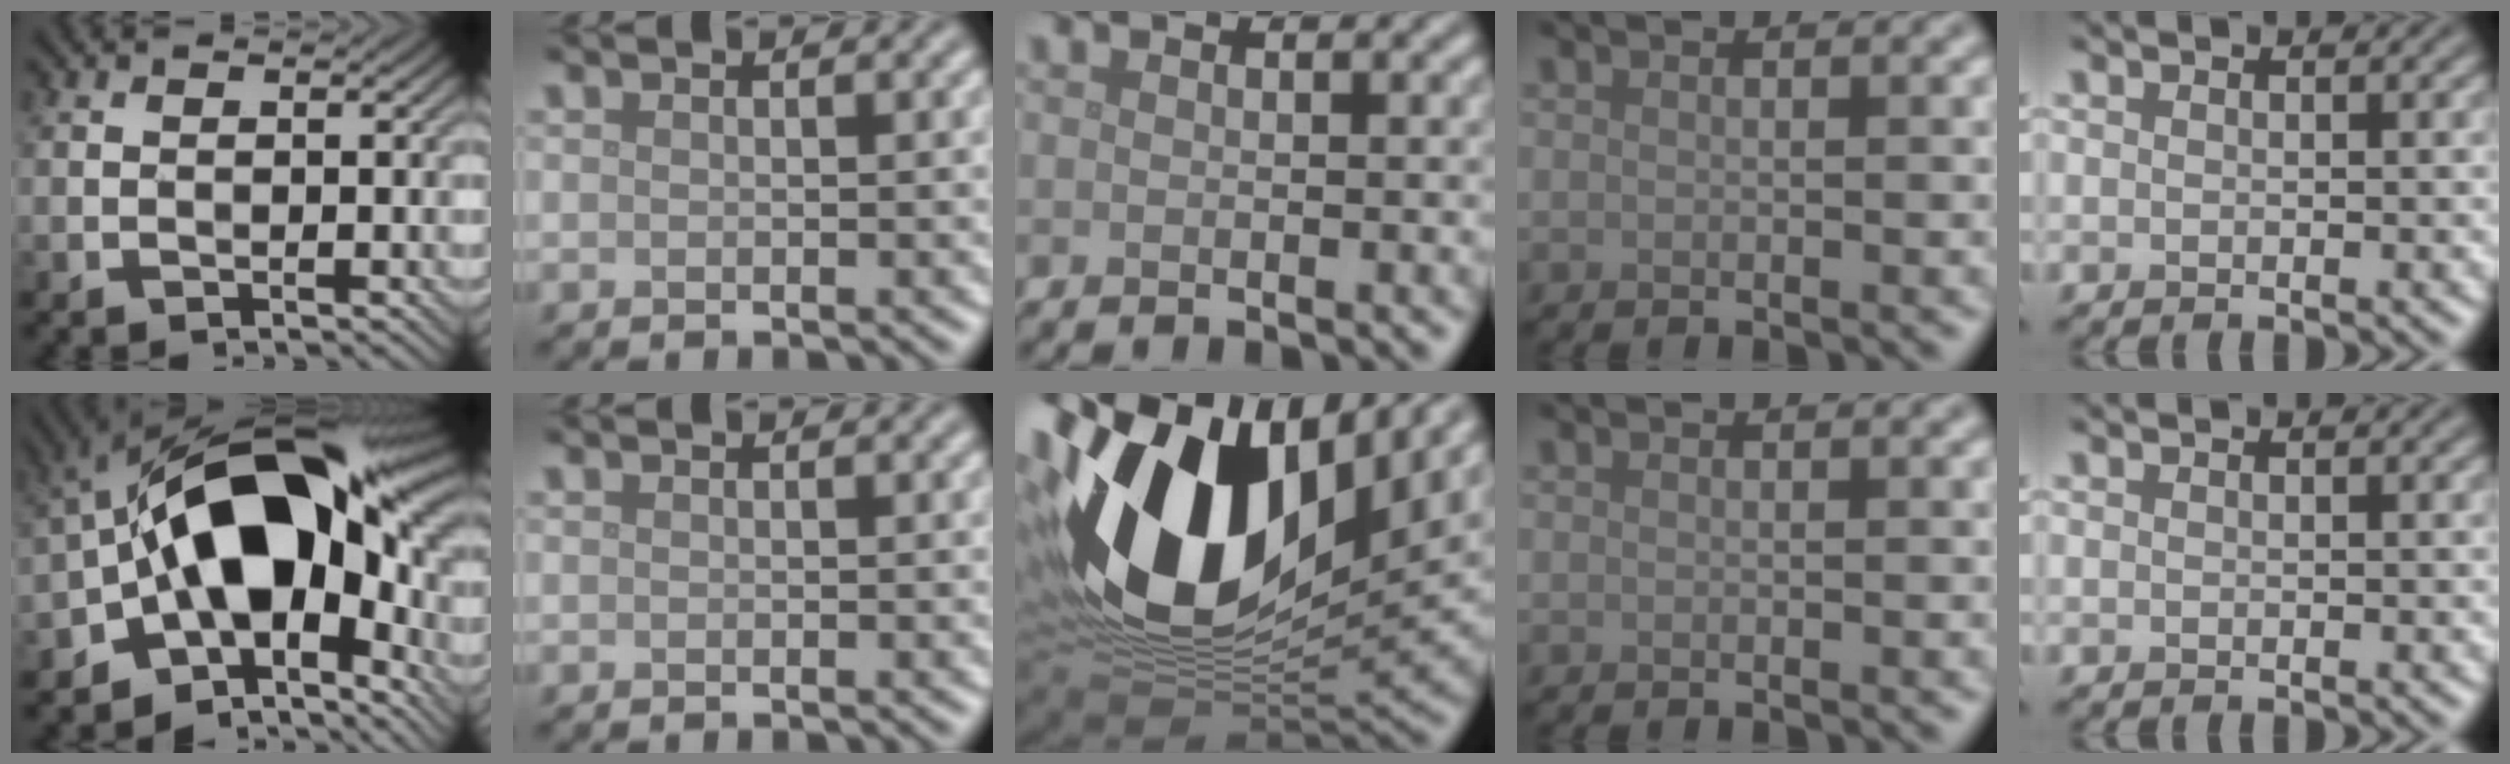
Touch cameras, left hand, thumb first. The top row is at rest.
{"thumb": {"total": 17.9, "force": [-2.1, 10.9, 14.0], "torque": [-0.209, 0.007, -0.045]}, "middle": {"total": 18.3, "force": [4.9, 11.1, 13.7], "torque": [-0.285, 0.003, 0.085]}}